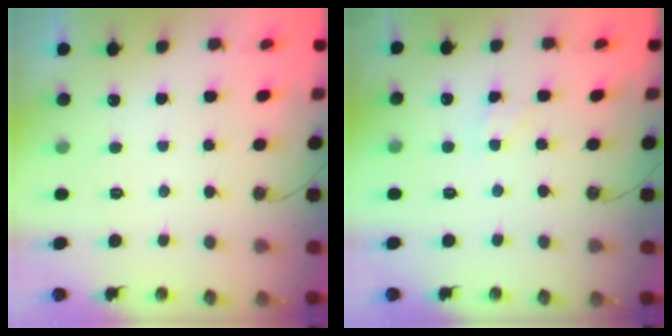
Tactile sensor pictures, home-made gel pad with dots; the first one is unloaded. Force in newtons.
{"total": 2.1, "press": 2.1, "slide": 0.4}